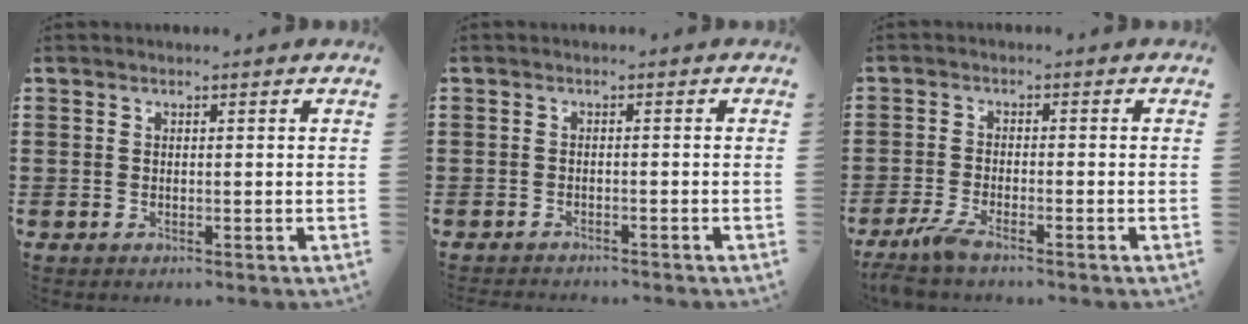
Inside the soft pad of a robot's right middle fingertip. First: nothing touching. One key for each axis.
{"total": 1.1, "fx": -1.1, "fy": 0.0, "fz": 0.0, "tx": -0.003, "ty": 0.002, "tz": -0.022}
{"total": 3.1, "fx": -2.4, "fy": 0.1, "fz": 1.9, "tx": -0.062, "ty": -0.013, "tz": -0.053}